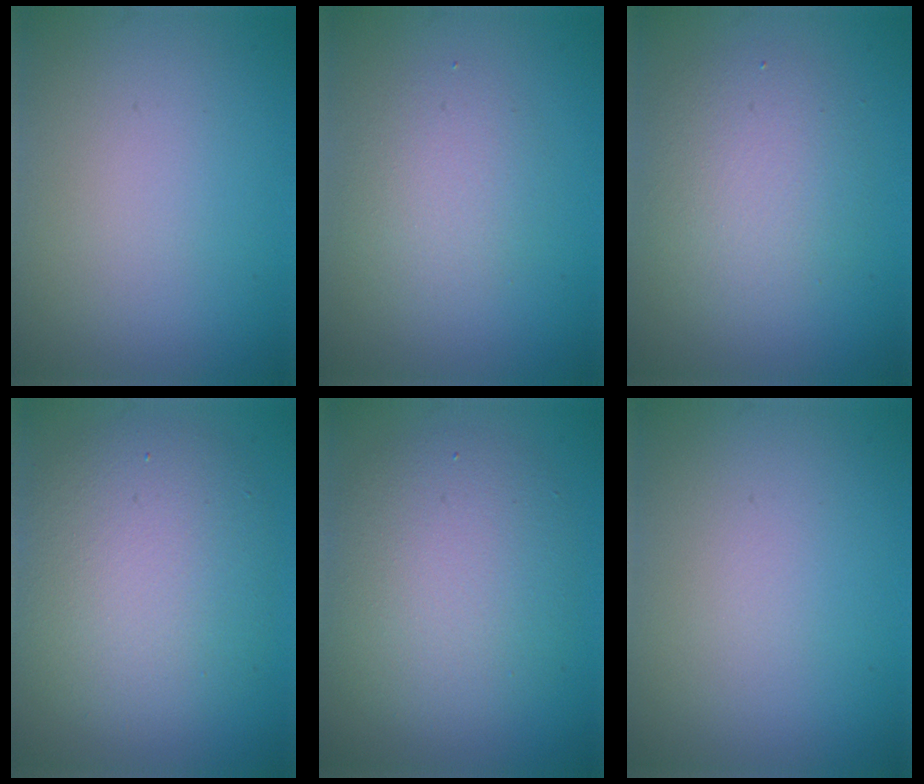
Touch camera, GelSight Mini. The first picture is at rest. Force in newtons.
{"total": 2.5, "press": 2.5, "slide": 0.1}
{"total": 4.0, "press": 4.0, "slide": 0.1}
{"total": 7.5, "press": 7.4, "slide": 0.5}
{"total": 6.1, "press": 6.1, "slide": 0.4}
{"total": 0.0}